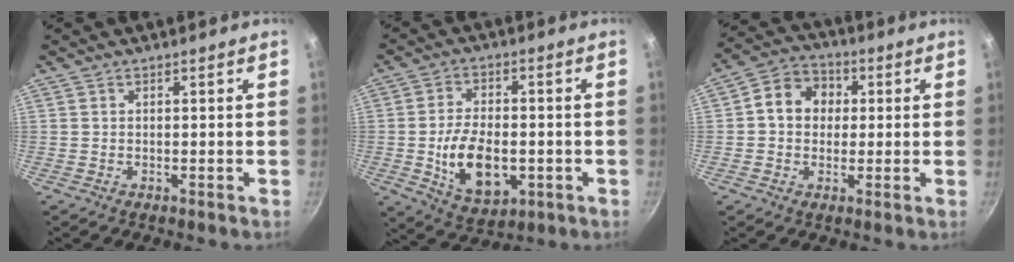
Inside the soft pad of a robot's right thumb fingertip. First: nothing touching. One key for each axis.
{"total": 13.0, "fx": -2.5, "fy": 7.7, "fz": 10.2, "tx": -0.159, "ty": 0.004, "tz": -0.031}
{"total": 8.8, "fx": 1.1, "fy": 7.5, "fz": 4.5, "tx": -0.045, "ty": 0.018, "tz": 0.000}